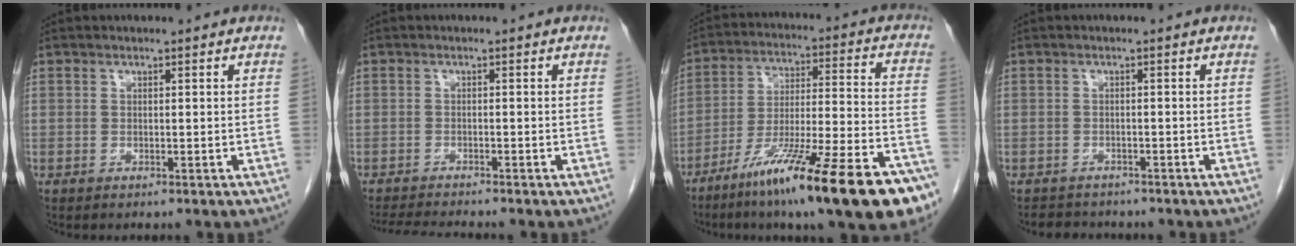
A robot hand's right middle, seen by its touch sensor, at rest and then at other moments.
{"total": 4.7, "force": [-4.5, -0.5, 1.4], "torque": [-0.023, -0.018, -0.077]}
{"total": 24.6, "force": [-16.2, 1.9, 18.4], "torque": [-0.226, -0.015, -0.265]}
{"total": 3.8, "force": [-3.4, 1.6, 0.3], "torque": [-0.005, -0.003, -0.050]}